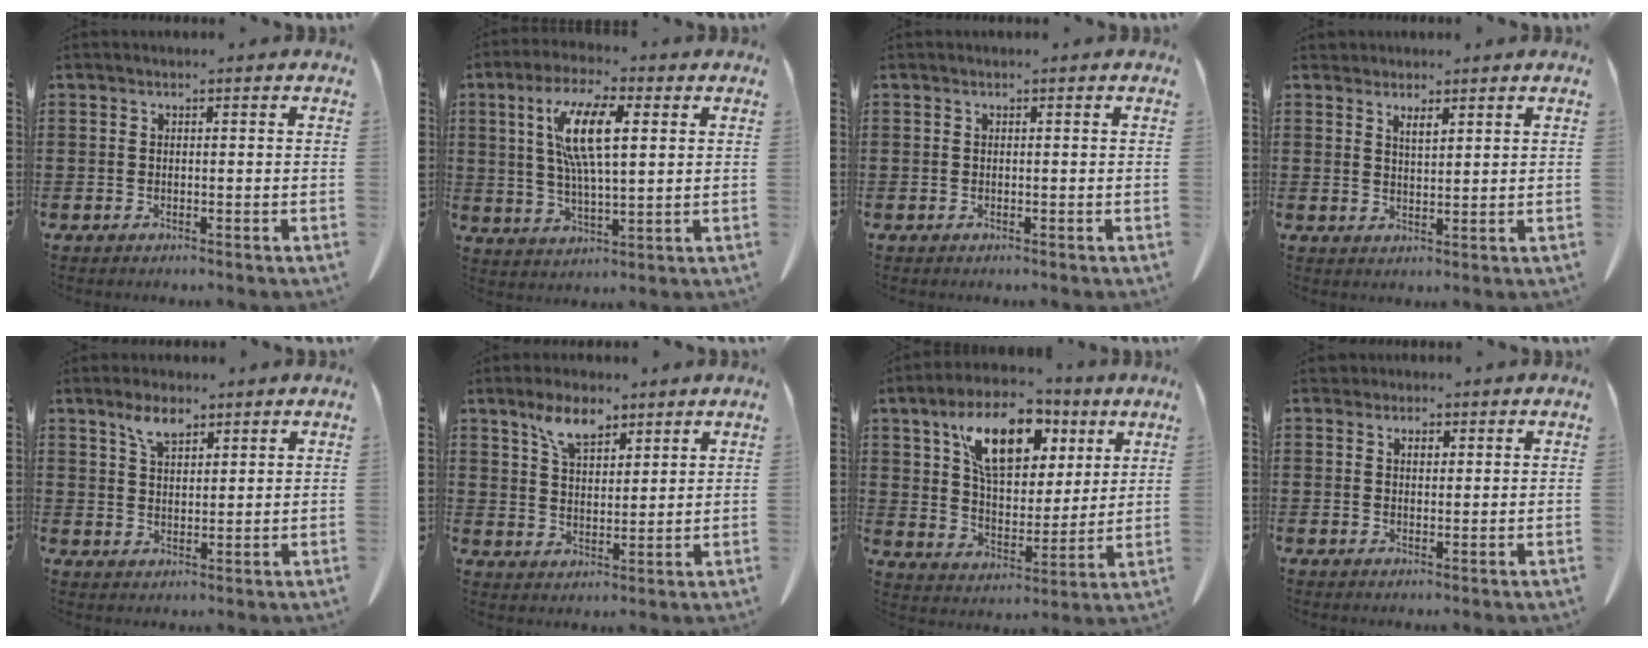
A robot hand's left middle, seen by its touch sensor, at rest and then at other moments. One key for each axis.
{"total": 10.9, "fx": 3.8, "fy": 3.4, "fz": 9.6, "tx": -0.200, "ty": 0.010, "tz": 0.064}
{"total": 0.0}
{"total": 2.3, "fx": 1.9, "fy": 0.6, "fz": 1.1, "tx": -0.025, "ty": 0.001, "tz": 0.036}
{"total": 4.4, "fx": 3.0, "fy": 2.0, "fz": 2.5, "tx": -0.058, "ty": 0.006, "tz": 0.055}
{"total": 6.5, "fx": 4.6, "fy": 3.1, "fz": 3.4, "tx": -0.073, "ty": 0.001, "tz": 0.084}
{"total": 13.1, "fx": 6.5, "fy": 7.0, "fz": 8.9, "tx": -0.163, "ty": 0.001, "tz": 0.116}
{"total": 2.1, "fx": 1.4, "fy": 1.3, "fz": 0.8, "tx": -0.011, "ty": 0.002, "tz": 0.026}